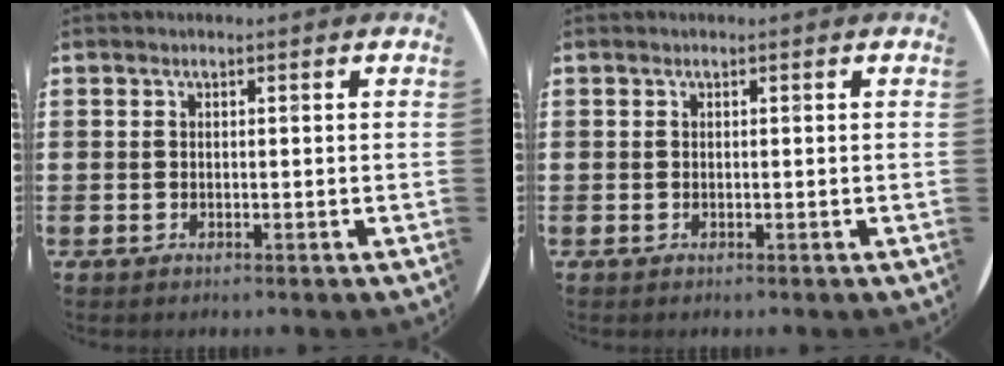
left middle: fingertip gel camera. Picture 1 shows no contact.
{"total": 0.0}